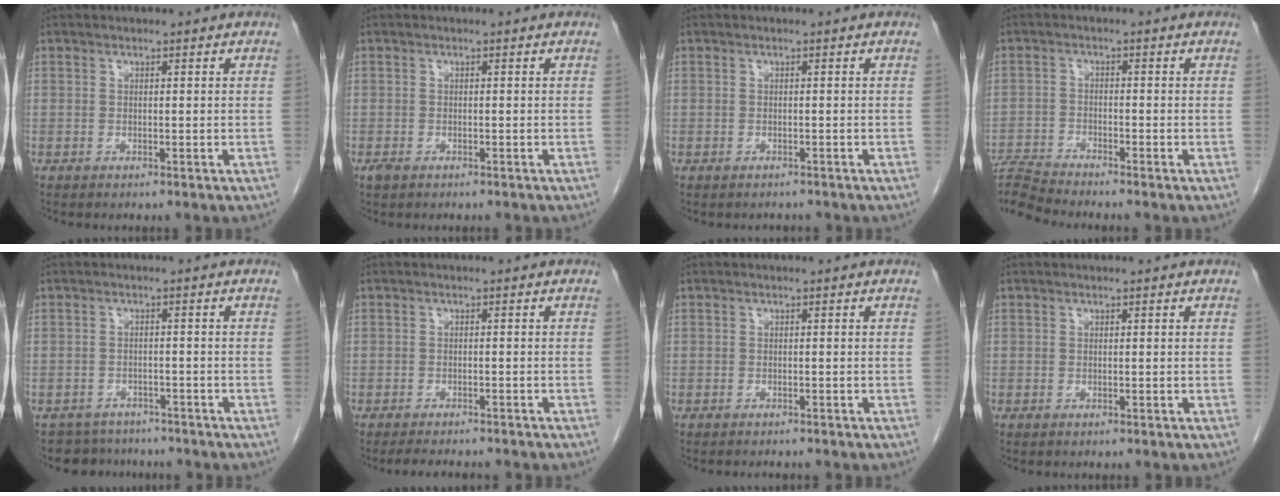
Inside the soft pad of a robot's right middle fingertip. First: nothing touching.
{"total": 1.6, "force": [-1.2, 0.7, 0.8], "torque": [-0.020, -0.003, -0.014]}
{"total": 1.2, "force": [-1.1, 0.4, 0.0], "torque": [-0.007, -0.002, -0.016]}
{"total": 6.2, "force": [-5.9, -1.7, 0.3], "torque": [-0.017, -0.004, -0.113]}
{"total": 5.2, "force": [-4.6, 2.3, -0.5], "torque": [0.013, 0.011, -0.064]}
{"total": 6.0, "force": [-5.3, 1.2, 2.4], "torque": [-0.030, -0.006, -0.073]}
{"total": 2.0, "force": [-1.8, 0.4, 0.6], "torque": [-0.012, -0.006, -0.020]}
{"total": 0.0}